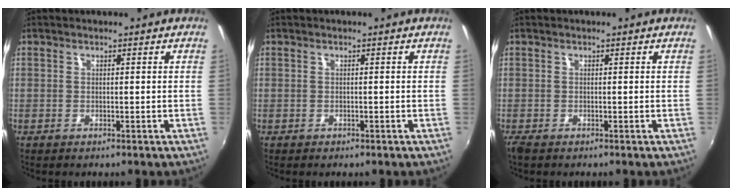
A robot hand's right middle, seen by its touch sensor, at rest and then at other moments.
{"total": 0.8, "force": [-0.6, 0.4, 0.3], "torque": [-0.007, -0.002, -0.009]}
{"total": 1.3, "force": [-1.1, 0.4, 0.7], "torque": [-0.016, -0.008, -0.021]}